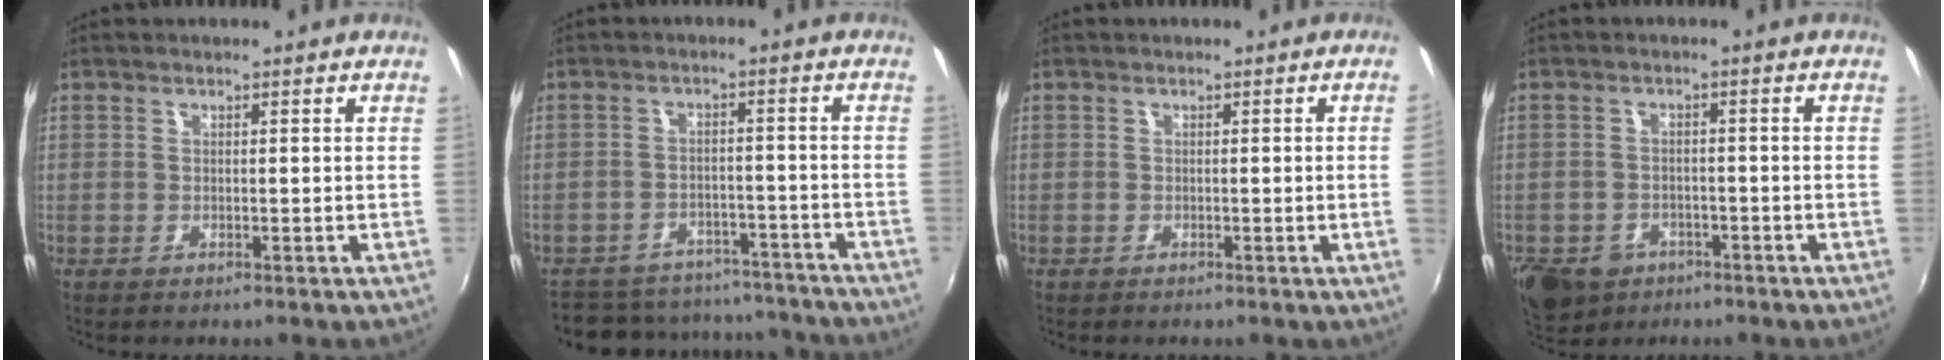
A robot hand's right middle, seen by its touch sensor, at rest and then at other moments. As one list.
[{"total": 17.5, "force": [-15.4, 6.9, 4.7], "torque": [-0.108, 0.026, -0.192]}, {"total": 1.6, "force": [0.0, -1.0, 1.2], "torque": [-0.009, -0.012, 0.001]}, {"total": 10.5, "force": [-5.9, 7.6, 4.3], "torque": [-0.120, -0.010, -0.089]}]